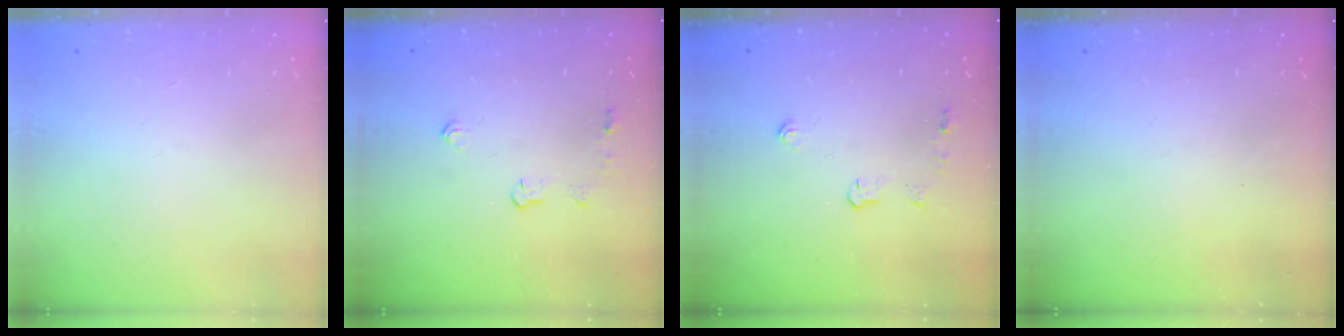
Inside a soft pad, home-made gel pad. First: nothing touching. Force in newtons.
{"total": 3.6, "press": 3.5, "slide": 0.6}
{"total": 3.7, "press": 3.7, "slide": 0.6}
{"total": 0.0}